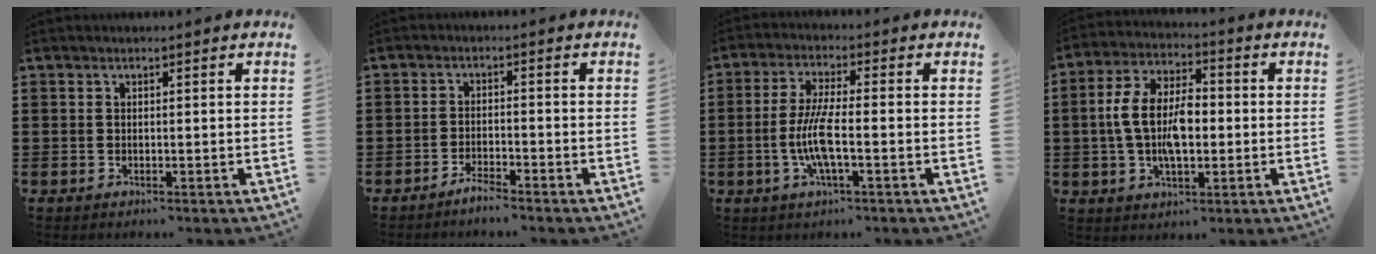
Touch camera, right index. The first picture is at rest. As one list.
[{"total": 2.0, "force": [-2.0, 0.1, 0.4], "torque": [-0.010, 0.003, -0.038]}, {"total": 6.8, "force": [-1.7, 1.3, 6.4], "torque": [-0.144, -0.010, -0.041]}, {"total": 9.4, "force": [-0.5, 5.1, 7.9], "torque": [-0.181, 0.005, -0.018]}]